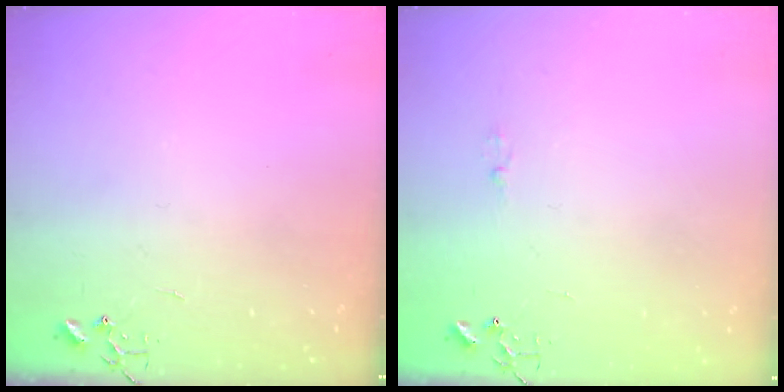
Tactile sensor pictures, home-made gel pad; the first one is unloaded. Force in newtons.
{"total": 3.4, "press": 3.4, "slide": 0.5}